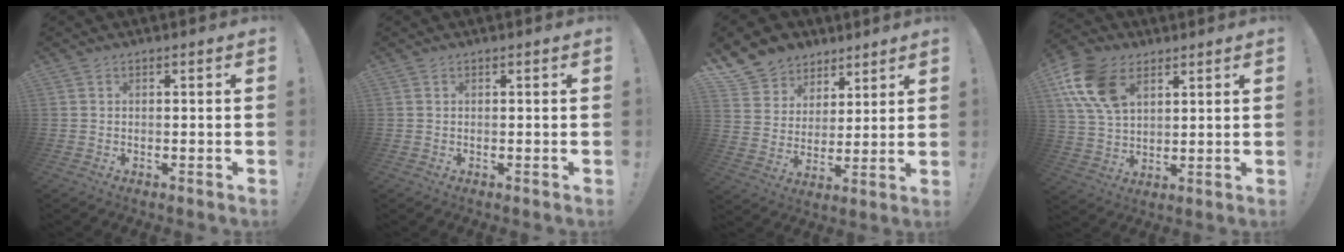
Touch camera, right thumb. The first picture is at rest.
{"total": 0.0}
{"total": 10.8, "force": [6.9, 8.2, 1.8], "torque": [-0.037, -0.050, 0.139]}
{"total": 15.6, "force": [7.1, 10.2, 9.5], "torque": [-0.191, -0.018, 0.138]}